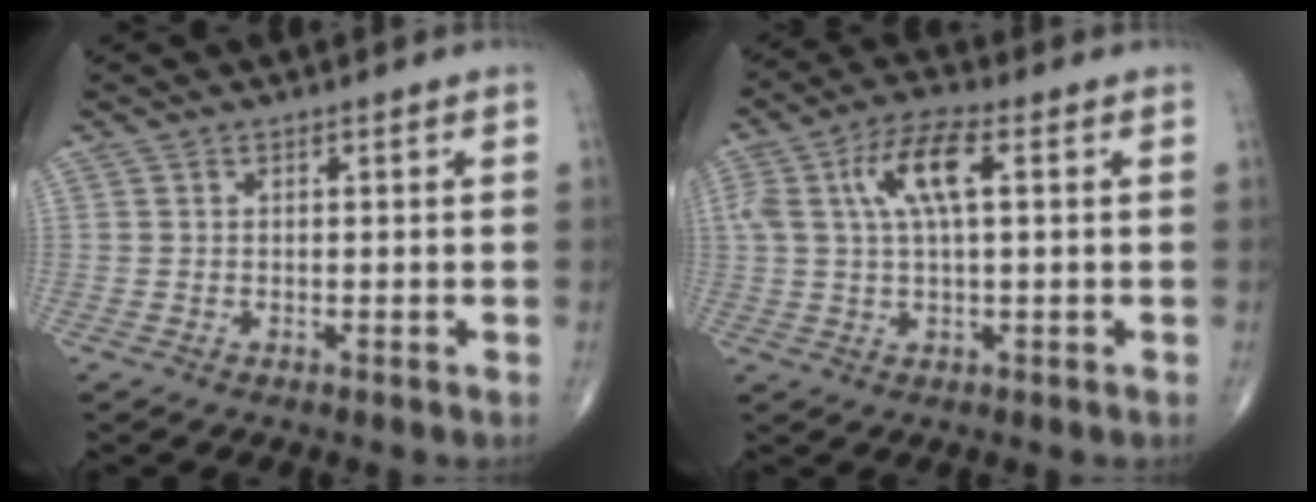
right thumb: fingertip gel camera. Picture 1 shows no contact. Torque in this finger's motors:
{"motor_torque": [0.21, 0.28, 1.17, 0.38, 0.36]}